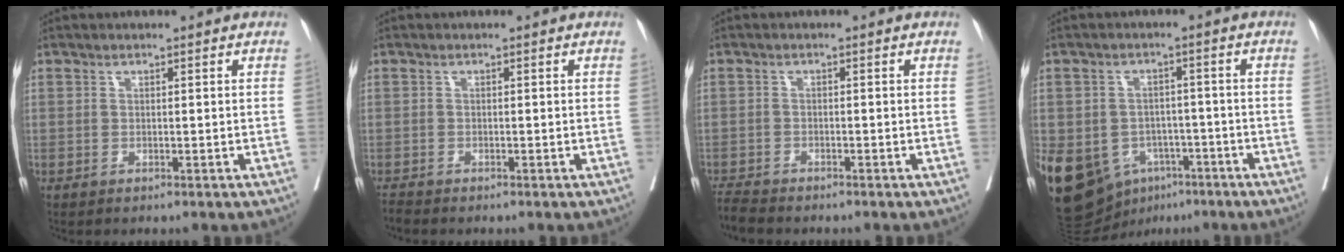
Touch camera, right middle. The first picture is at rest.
{"total": 0.9, "force": [-0.9, -0.1, 0.0], "torque": [-0.006, -0.005, -0.018]}
{"total": 3.1, "force": [-3.1, 0.1, 0.5], "torque": [-0.007, -0.014, -0.057]}
{"total": 18.0, "force": [-8.0, 13.6, 8.6], "torque": [-0.208, 0.008, -0.107]}